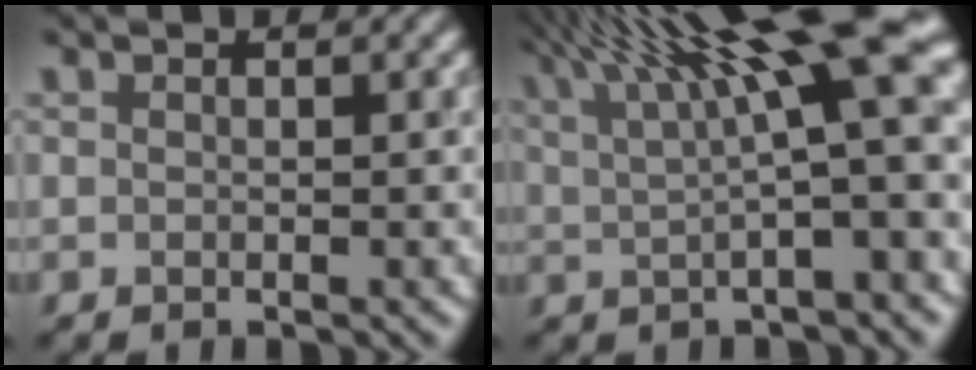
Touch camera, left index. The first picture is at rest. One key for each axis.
{"total": 14.1, "fx": 5.7, "fy": 3.4, "fz": 12.4, "tx": -0.183, "ty": 0.014, "tz": 0.092}